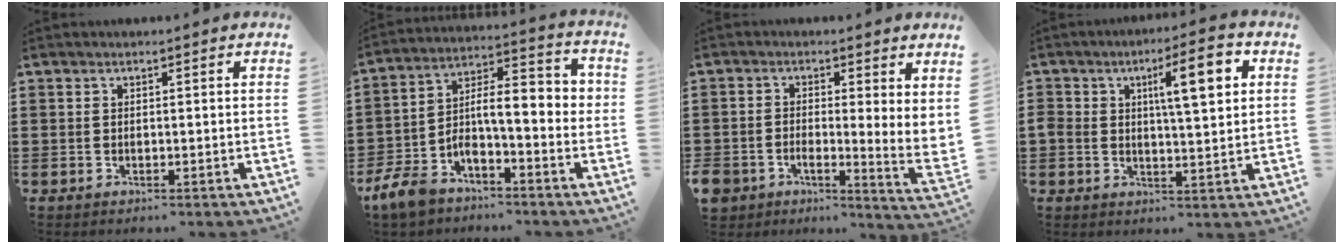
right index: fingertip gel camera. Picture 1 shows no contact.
{"total": 7.2, "force": [-3.4, 2.5, 5.9], "torque": [-0.120, -0.011, -0.069]}
{"total": 2.6, "force": [0.4, 2.2, 1.5], "torque": [-0.032, -0.005, 0.006]}
{"total": 8.6, "force": [2.7, 2.7, 7.7], "torque": [-0.133, 0.004, 0.037]}